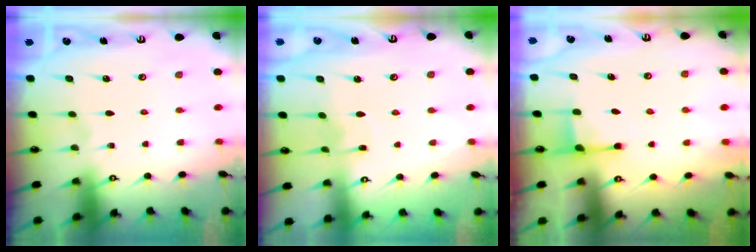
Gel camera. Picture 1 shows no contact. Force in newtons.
{"total": 3.1, "press": 3.1, "slide": 0.4}
{"total": 2.3, "press": 2.2, "slide": 0.6}